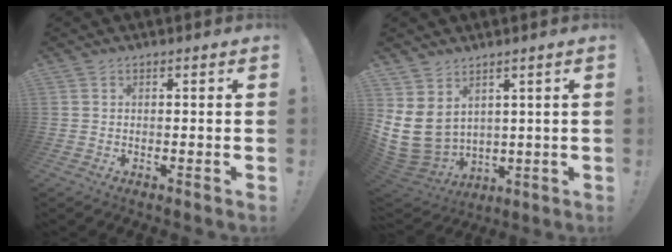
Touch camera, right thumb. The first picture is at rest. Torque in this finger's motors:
{"motor_torque": [1.18, 2.26, 1.03, 0.22, 0.21]}